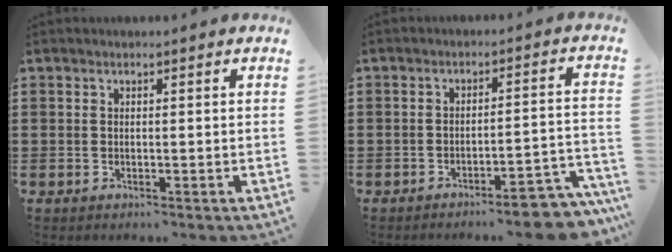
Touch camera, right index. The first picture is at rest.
{"total": 6.2, "force": [-5.3, 0.3, 3.3], "torque": [-0.048, 0.000, -0.097]}